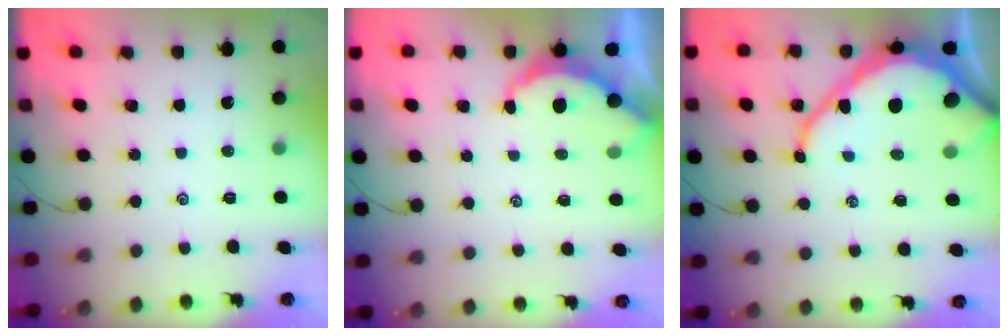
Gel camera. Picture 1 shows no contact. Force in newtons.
{"total": 4.2, "press": 4.1, "slide": 0.4}
{"total": 15.7, "press": 15.6, "slide": 1.7}